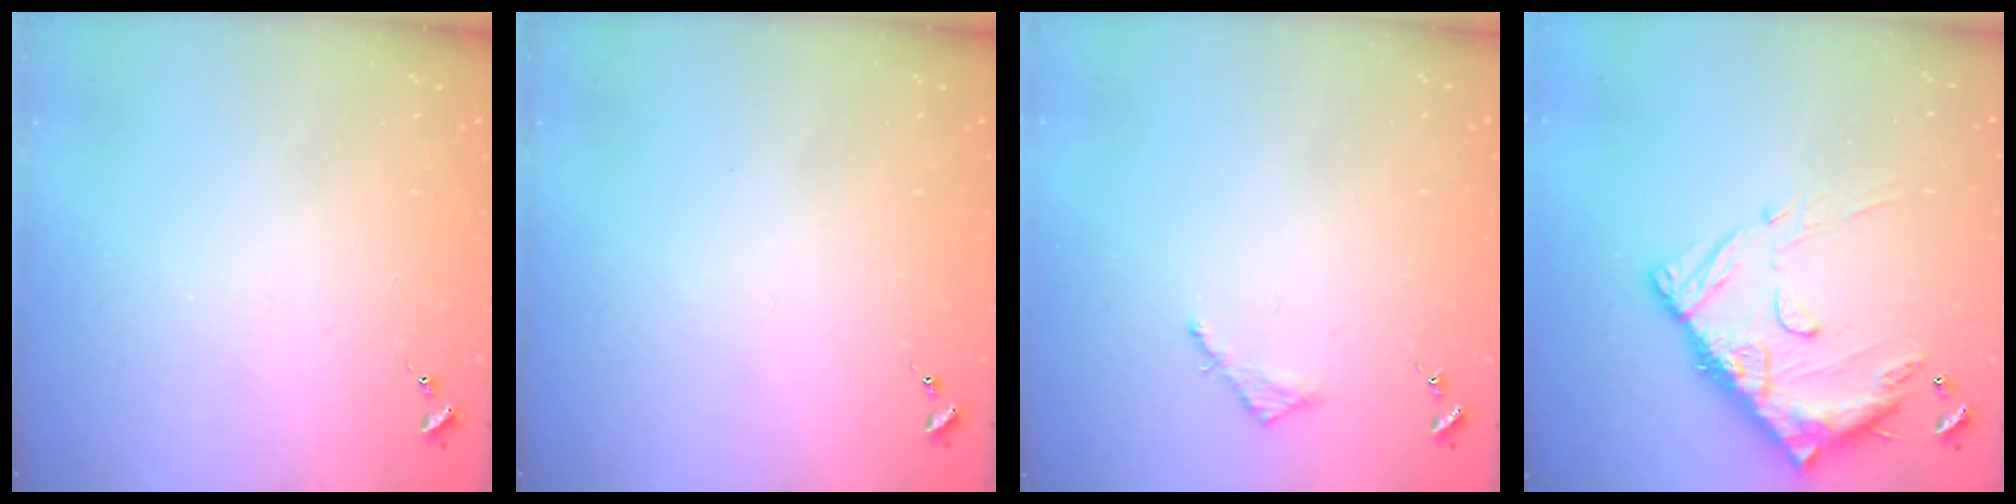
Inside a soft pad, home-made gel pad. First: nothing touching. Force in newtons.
{"total": 0.0}
{"total": 2.5, "press": 2.5, "slide": 0.2}
{"total": 16.1, "press": 16.0, "slide": 1.3}